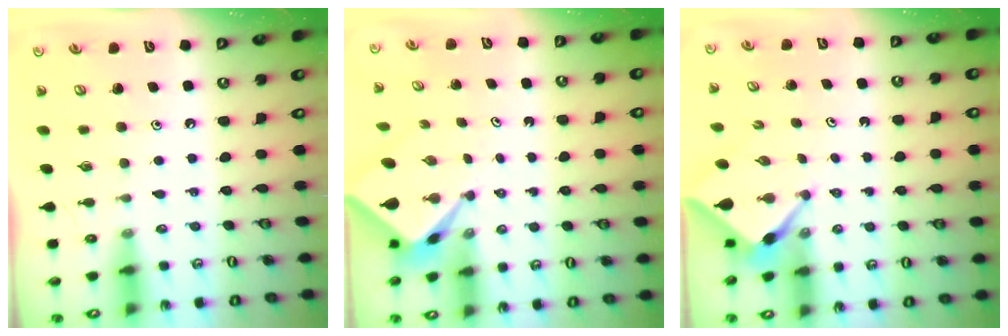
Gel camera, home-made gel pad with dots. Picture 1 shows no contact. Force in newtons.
{"total": 2.4, "press": 2.4, "slide": 0.2}
{"total": 3.2, "press": 3.2, "slide": 0.3}